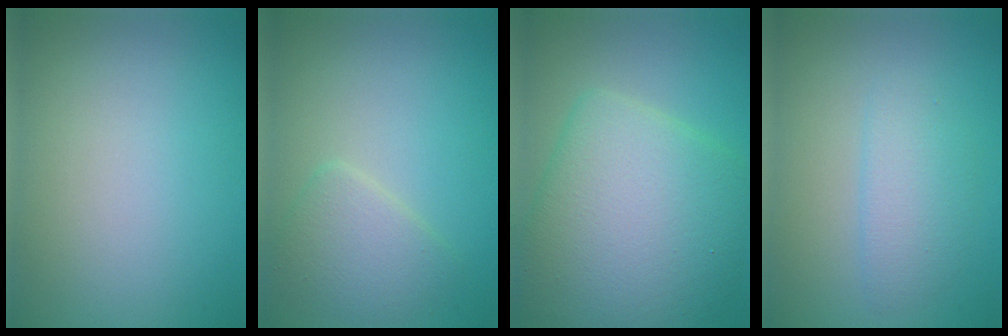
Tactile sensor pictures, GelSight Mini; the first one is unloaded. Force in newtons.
{"total": 2.9, "press": 2.9, "slide": 0.1}
{"total": 9.6, "press": 9.6, "slide": 0.3}
{"total": 2.4, "press": 2.4, "slide": 0.0}